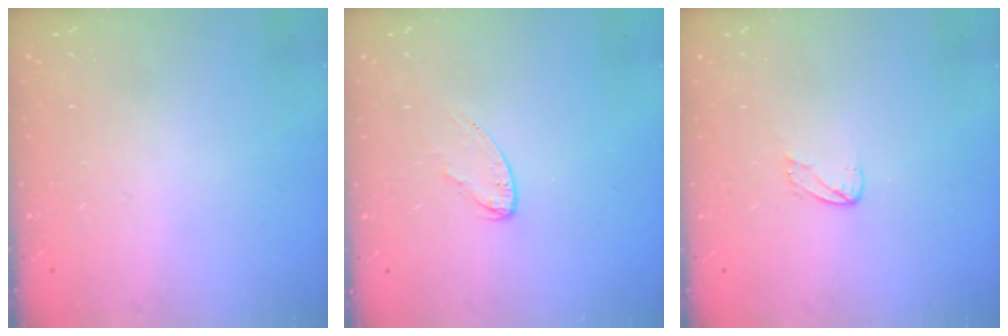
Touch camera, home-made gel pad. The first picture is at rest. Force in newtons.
{"total": 4.0, "press": 3.9, "slide": 0.4}
{"total": 2.4, "press": 2.4, "slide": 0.1}